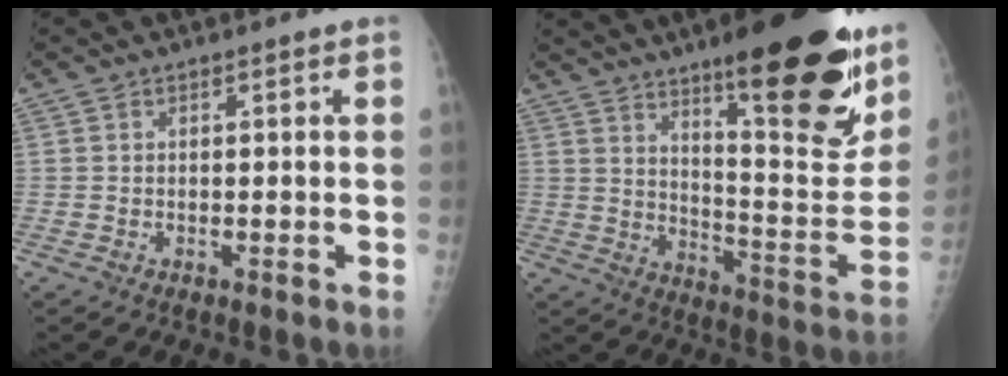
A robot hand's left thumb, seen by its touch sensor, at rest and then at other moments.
{"total": 27.3, "force": [15.3, 6.6, 21.6], "torque": [-0.267, -0.072, 0.230]}